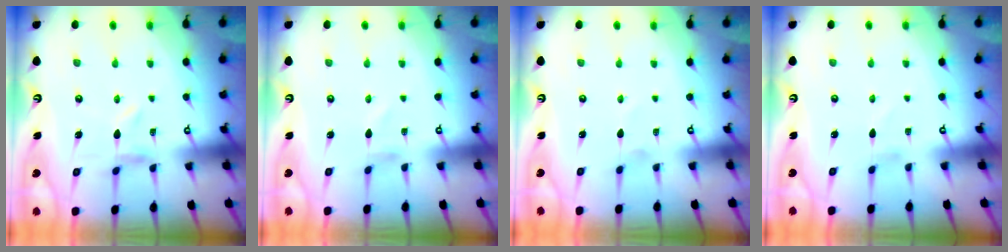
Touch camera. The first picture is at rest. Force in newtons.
{"total": 1.1, "press": 1.1, "slide": 0.1}
{"total": 0.0}
{"total": 1.1, "press": 1.1, "slide": 0.1}